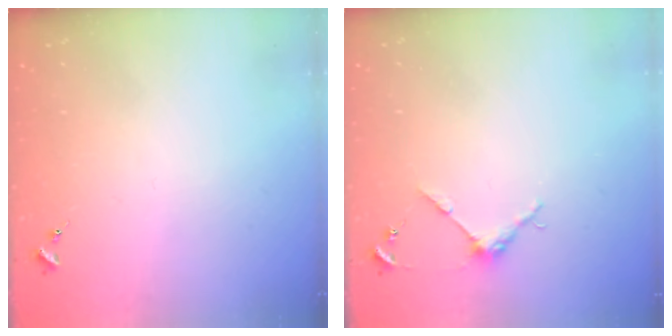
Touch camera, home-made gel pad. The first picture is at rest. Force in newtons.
{"total": 3.8, "press": 3.7, "slide": 0.4}